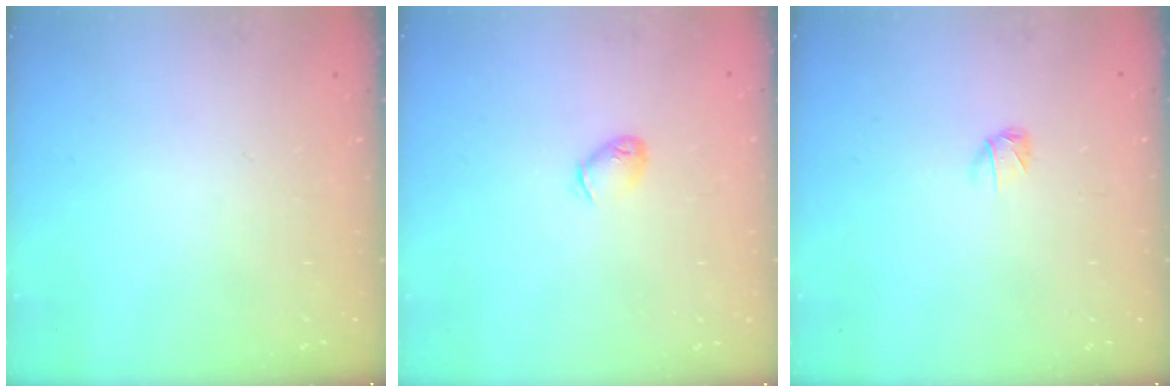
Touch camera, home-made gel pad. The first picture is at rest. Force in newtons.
{"total": 3.5, "press": 3.4, "slide": 0.7}
{"total": 2.6, "press": 2.5, "slide": 0.6}